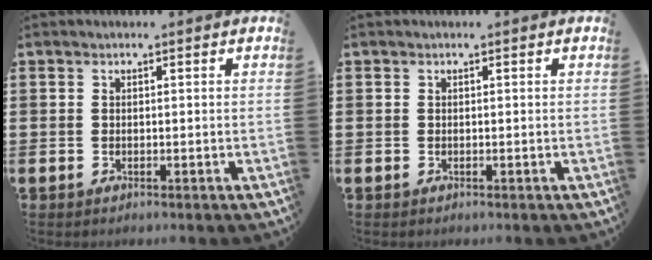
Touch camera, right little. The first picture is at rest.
{"total": 0.0}